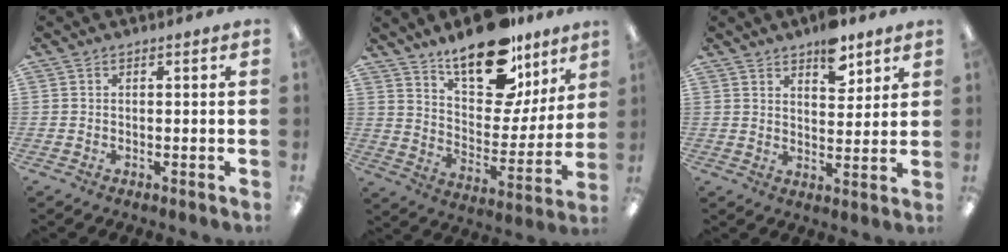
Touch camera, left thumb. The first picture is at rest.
{"total": 20.4, "force": [14.4, 9.2, 11.3], "torque": [-0.172, -0.088, 0.246]}
{"total": 8.2, "force": [5.8, 4.0, 4.2], "torque": [-0.042, -0.031, 0.096]}